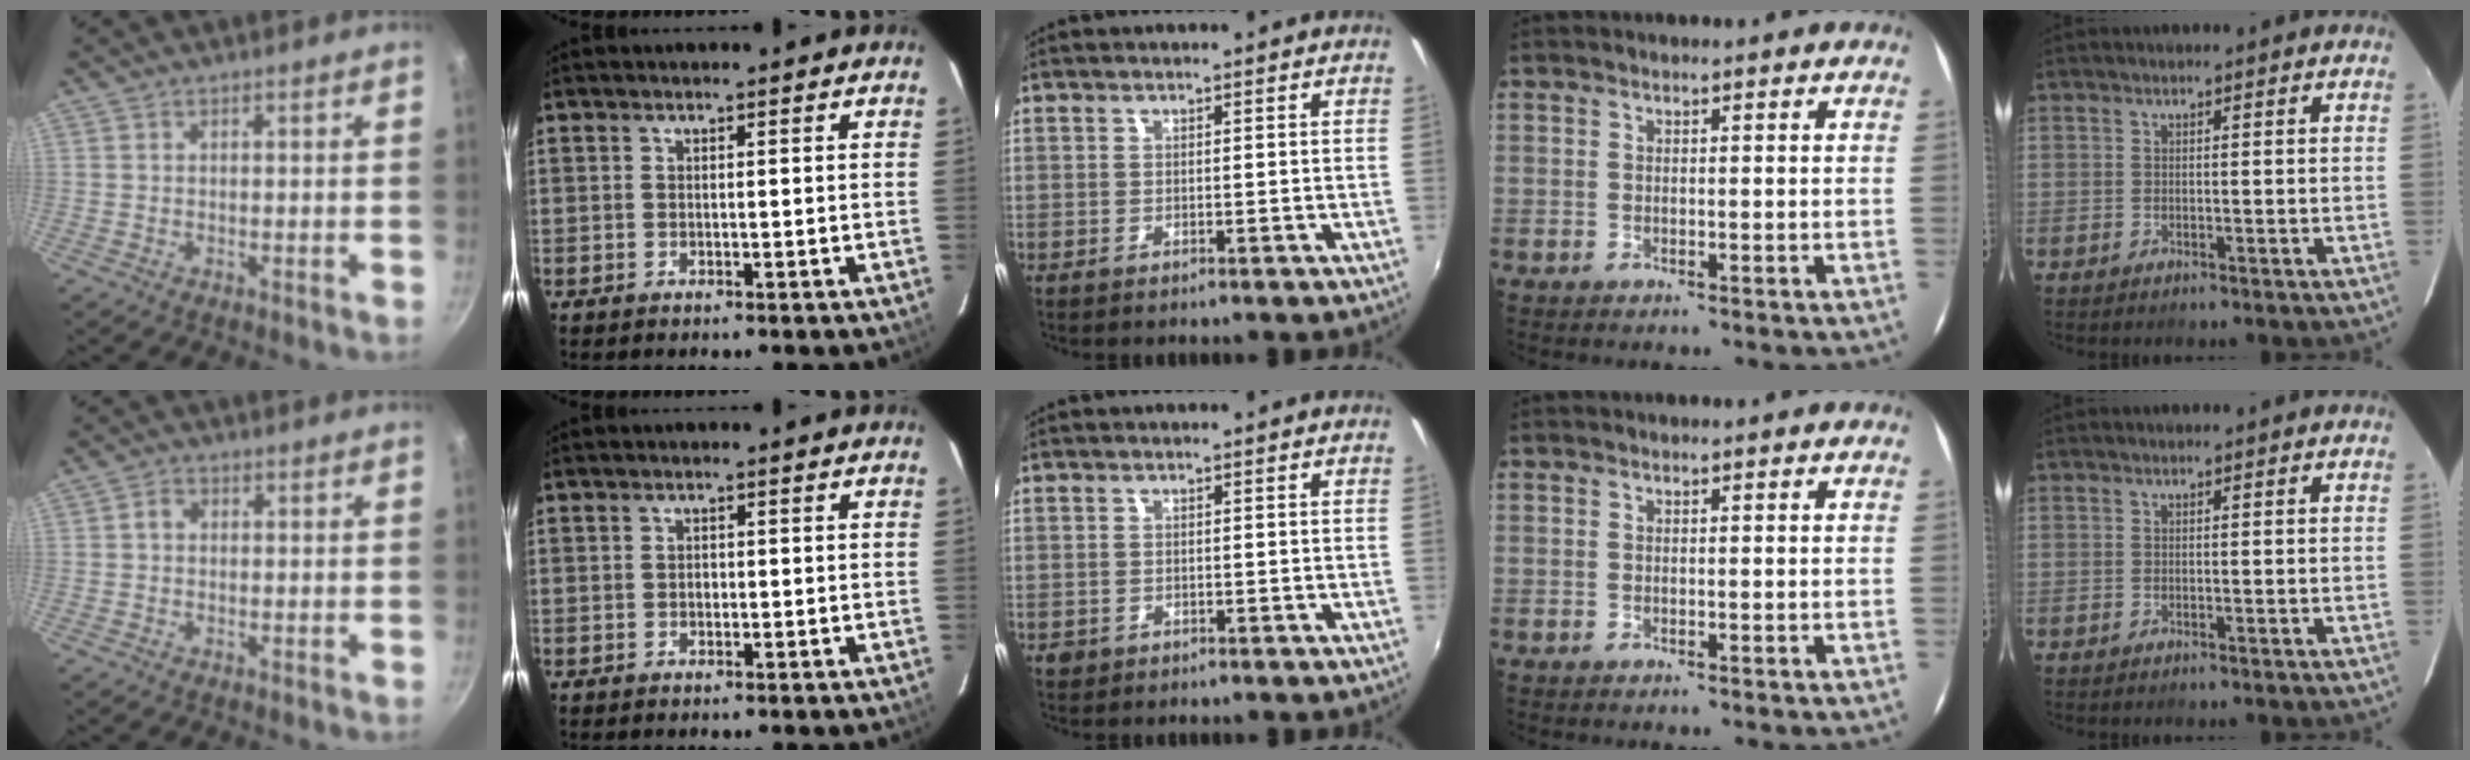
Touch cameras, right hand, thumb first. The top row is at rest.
{"thumb": {"total": 1.9, "force": [0.1, 1.5, 1.0], "torque": [-0.016, 0.007, -0.003]}, "index": {"total": 0.9, "force": [-0.2, 0.8, 0.3], "torque": [-0.002, 0.002, -0.003]}, "middle": {"total": 1.5, "force": [-0.6, 1.2, 0.4], "torque": [-0.011, -0.003, -0.010]}}